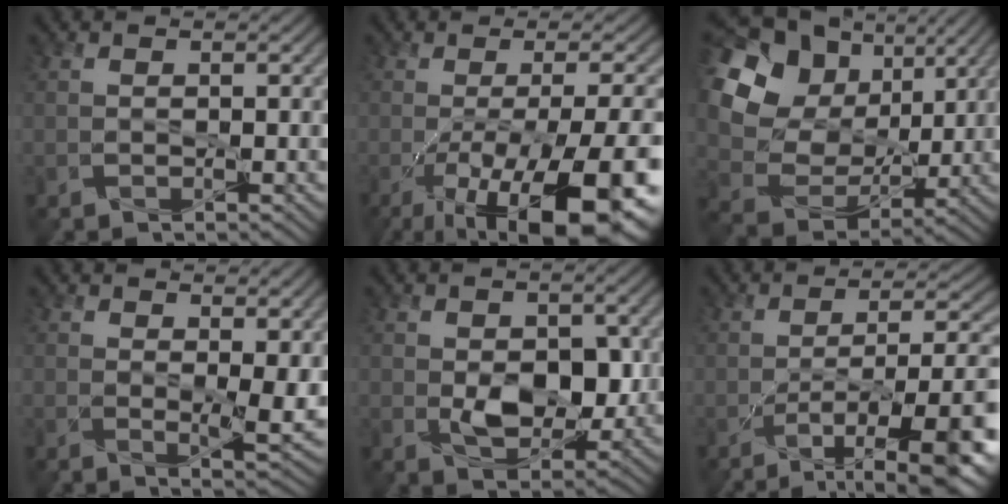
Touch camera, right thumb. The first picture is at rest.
{"total": 16.4, "force": [-6.9, 5.3, 13.9], "torque": [-0.205, -0.029, -0.087]}
{"total": 16.3, "force": [6.1, 12.1, 9.0], "torque": [-0.228, 0.030, 0.125]}
{"total": 4.3, "force": [1.6, 1.4, 3.7], "torque": [-0.068, -0.015, 0.033]}
{"total": 6.1, "force": [-0.2, 3.9, 4.7], "torque": [-0.080, -0.016, 0.005]}
{"total": 11.3, "force": [-5.1, 3.1, 9.6], "torque": [-0.152, -0.008, -0.074]}